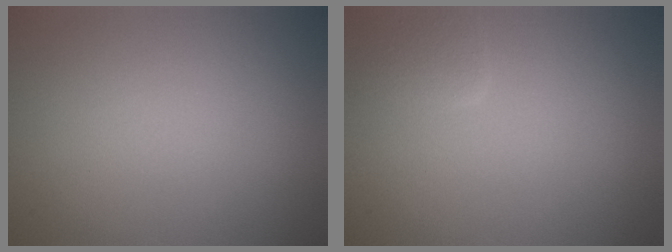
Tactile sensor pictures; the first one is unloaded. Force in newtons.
{"total": 1.4, "press": 1.4, "slide": 0.1}